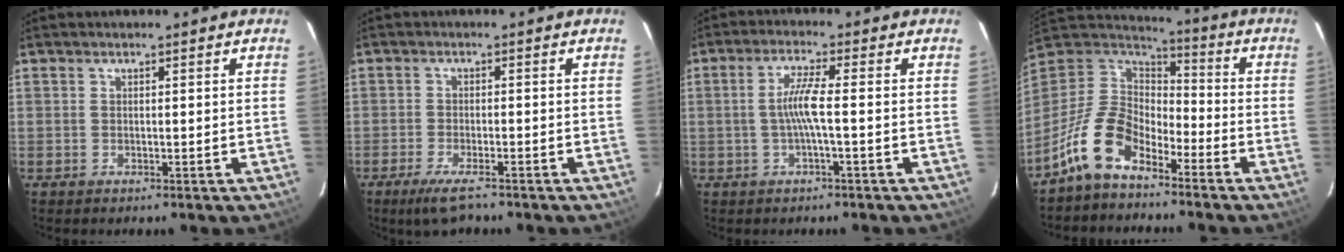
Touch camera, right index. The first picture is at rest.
{"total": 5.4, "force": [-4.1, 1.1, 3.4], "torque": [-0.083, -0.013, -0.076]}
{"total": 4.7, "force": [-0.9, -0.4, 4.6], "torque": [-0.097, 0.002, -0.016]}
{"total": 13.2, "force": [-8.2, 7.2, 7.4], "torque": [-0.158, 0.016, -0.164]}